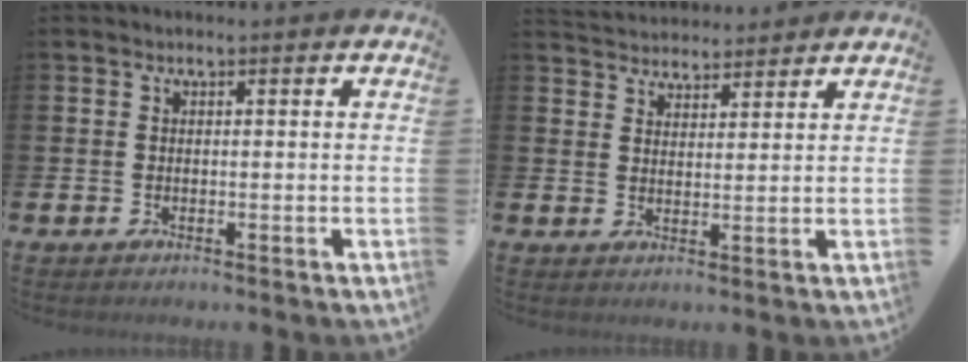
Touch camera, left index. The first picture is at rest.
{"total": 3.8, "force": [3.7, 0.8, -0.5], "torque": [-0.006, -0.017, 0.068]}